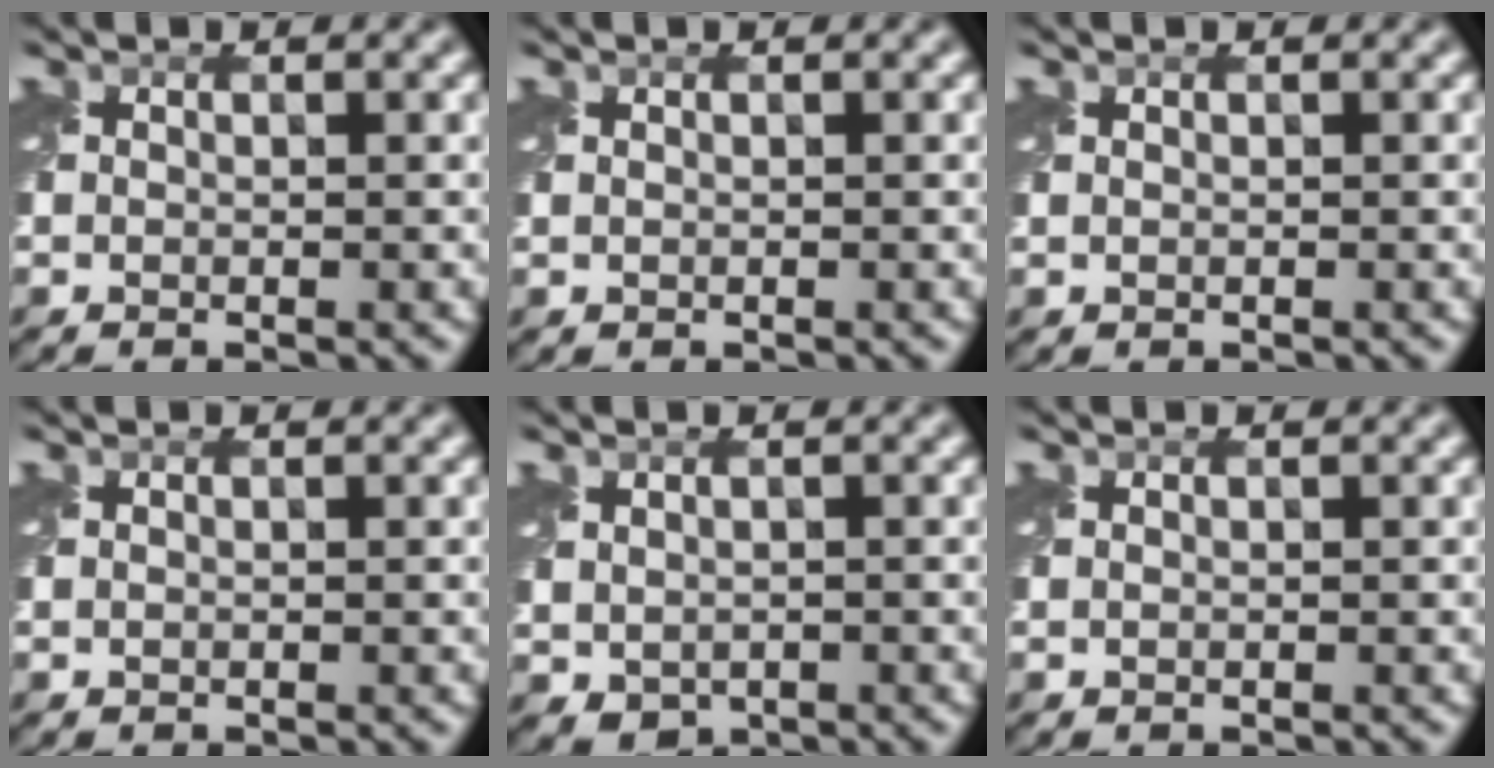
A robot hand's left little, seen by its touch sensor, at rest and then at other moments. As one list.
[{"total": 0.0}, {"total": 0.0}, {"total": 0.0}, {"total": 1.7, "force": [0.0, 1.4, 1.0], "torque": [-0.024, -0.009, 0.006]}, {"total": 0.0}]